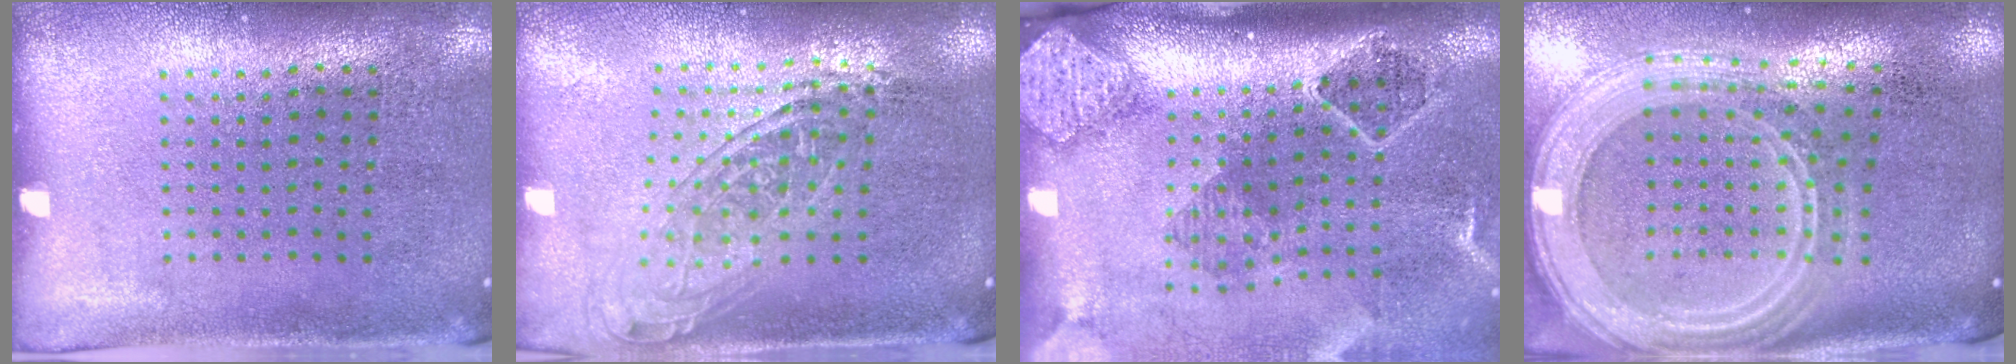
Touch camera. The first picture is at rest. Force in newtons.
{"total": 1.6, "press": 1.3, "slide": 0.9}
{"total": 2.8, "press": 2.0, "slide": 1.9}
{"total": 3.1, "press": 2.5, "slide": 1.8}